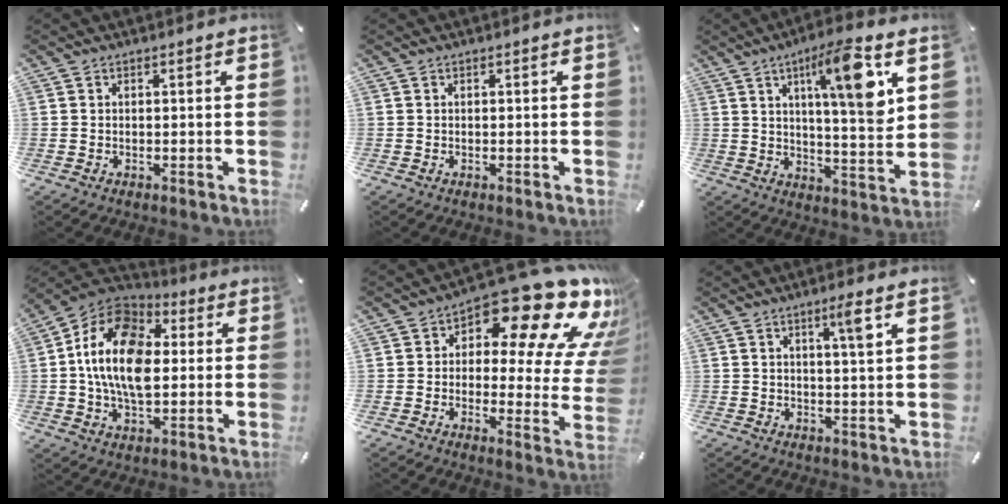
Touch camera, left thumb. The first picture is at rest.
{"total": 0.0}
{"total": 13.8, "force": [6.5, 2.2, 11.9], "torque": [-0.183, -0.026, 0.093]}
{"total": 17.4, "force": [1.1, 11.6, 13.0], "torque": [-0.276, 0.007, 0.014]}
{"total": 19.4, "force": [11.2, 8.5, 13.3], "torque": [-0.175, -0.088, 0.181]}
{"total": 4.8, "force": [2.5, 0.0, 4.1], "torque": [-0.068, -0.008, 0.035]}